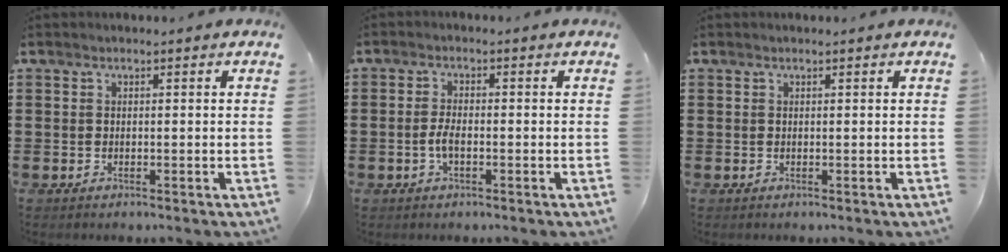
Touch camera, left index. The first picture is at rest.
{"total": 2.7, "force": [-0.8, 0.9, 2.5], "torque": [-0.061, -0.003, -0.019]}
{"total": 0.0}